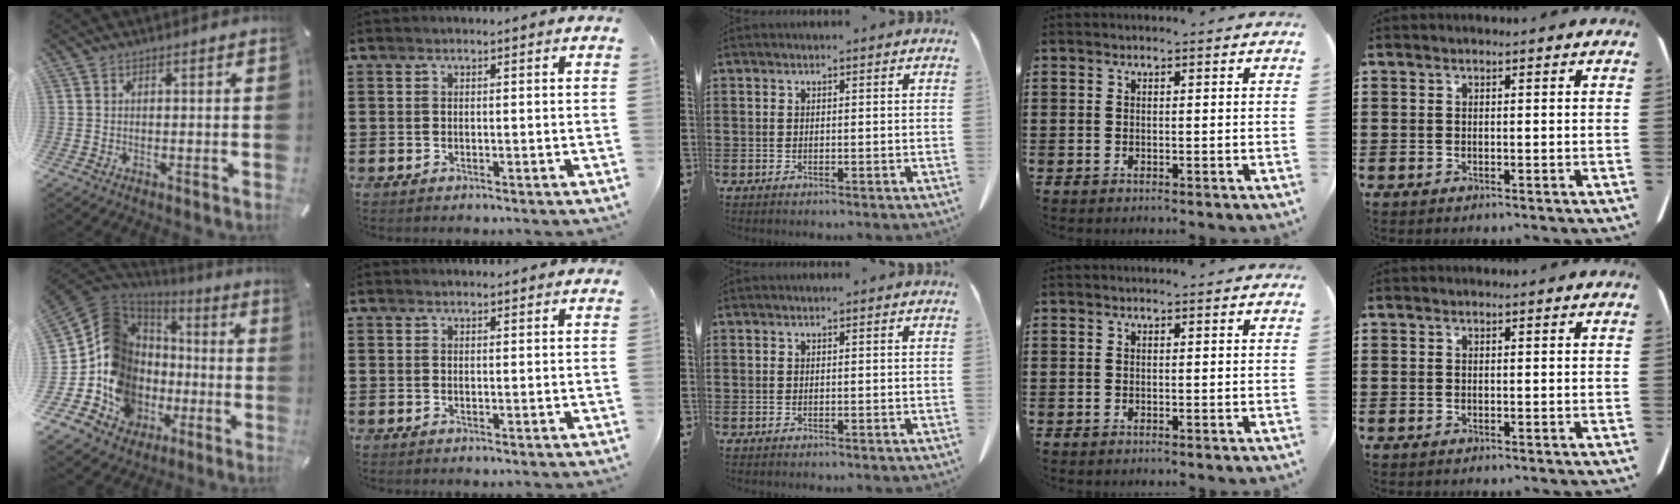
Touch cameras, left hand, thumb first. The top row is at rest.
{"thumb": {"total": 15.6, "force": [-3.5, 14.3, 5.1], "torque": [-0.121, -0.014, -0.040]}, "index": {"total": 0.6, "force": [0.6, 0.0, 0.2], "torque": [-0.004, 0.000, 0.013]}}